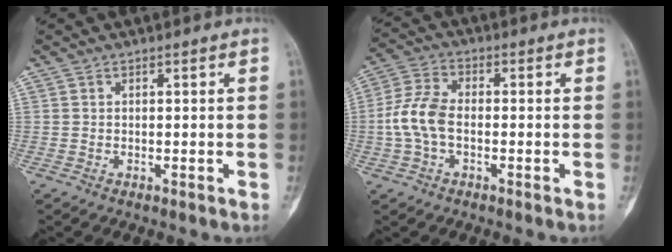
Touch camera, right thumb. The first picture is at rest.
{"total": 8.2, "force": [-1.2, 4.9, 6.5], "torque": [-0.148, 0.023, -0.030]}